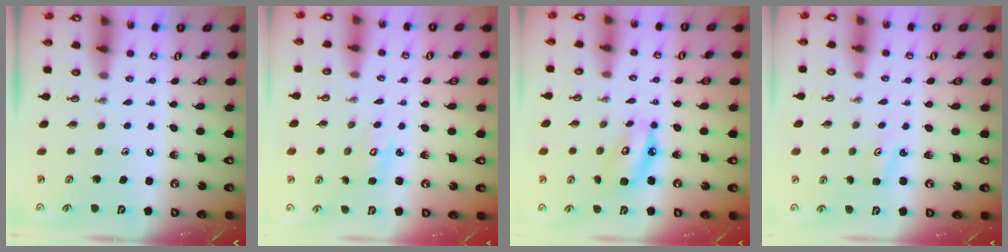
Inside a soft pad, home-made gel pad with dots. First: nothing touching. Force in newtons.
{"total": 2.6, "press": 2.6, "slide": 0.2}
{"total": 7.9, "press": 7.9, "slide": 0.8}
{"total": 2.0, "press": 2.0, "slide": 0.3}